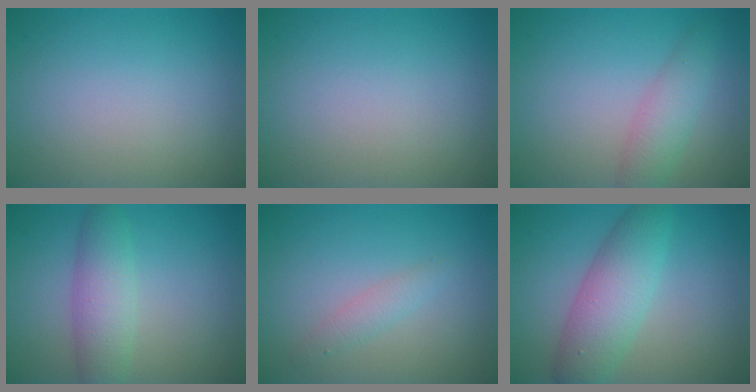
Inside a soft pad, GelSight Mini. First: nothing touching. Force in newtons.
{"total": 0.0}
{"total": 2.8, "press": 2.8, "slide": 0.2}
{"total": 4.0, "press": 4.0, "slide": 0.0}
{"total": 1.3, "press": 1.3, "slide": 0.0}
{"total": 5.4, "press": 5.4, "slide": 0.1}